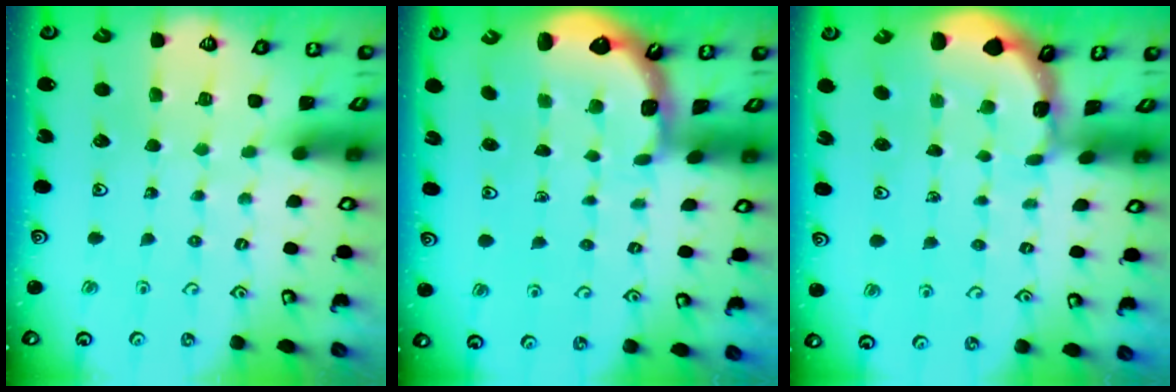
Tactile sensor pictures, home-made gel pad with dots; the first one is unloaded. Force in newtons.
{"total": 1.3, "press": 1.3, "slide": 0.1}
{"total": 1.4, "press": 1.4, "slide": 0.1}